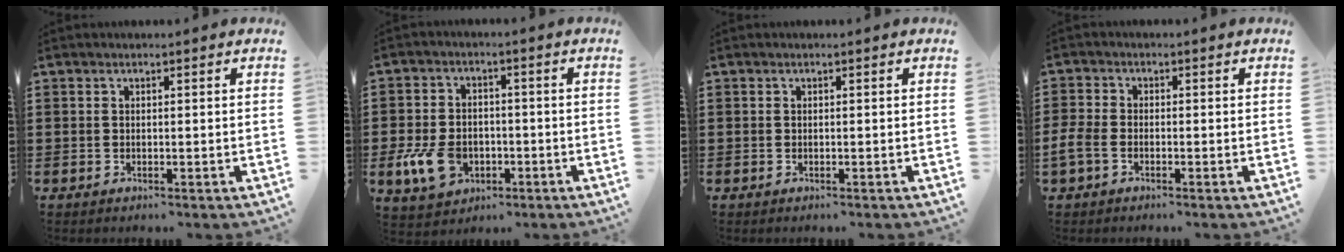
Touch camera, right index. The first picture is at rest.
{"total": 7.8, "force": [-2.4, 5.5, 5.0], "torque": [-0.129, 0.004, -0.049]}
{"total": 0.0}
{"total": 2.8, "force": [-1.6, 1.5, 1.8], "torque": [-0.053, -0.003, -0.037]}